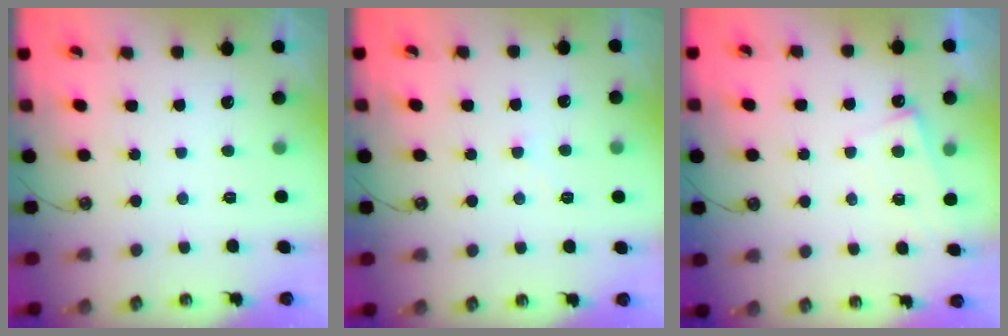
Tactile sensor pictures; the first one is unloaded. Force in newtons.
{"total": 1.7, "press": 1.6, "slide": 0.1}
{"total": 4.9, "press": 4.9, "slide": 0.2}